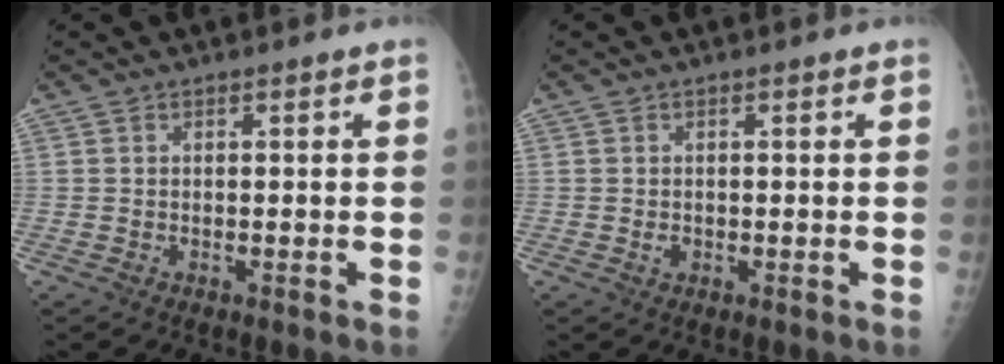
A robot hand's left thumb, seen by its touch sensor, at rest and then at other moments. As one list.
[{"total": 1.1, "force": [-0.1, 0.9, 0.6], "torque": [-0.005, 0.001, 0.001]}]